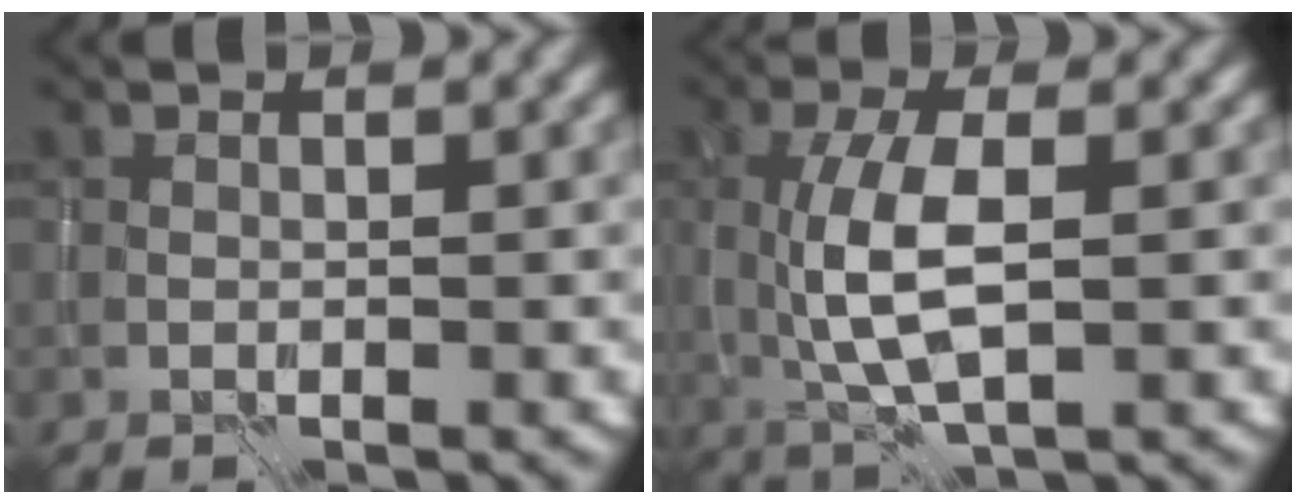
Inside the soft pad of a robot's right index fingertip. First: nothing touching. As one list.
[{"total": 5.7, "force": [0.0, 2.1, 5.3], "torque": [-0.118, -0.002, 0.003]}]